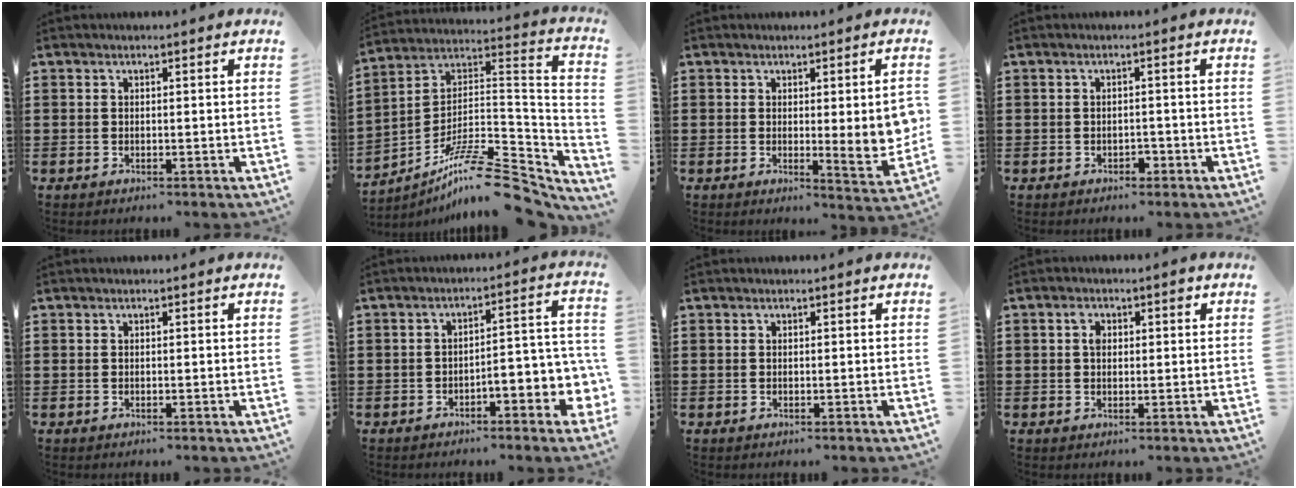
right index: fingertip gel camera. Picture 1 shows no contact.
{"total": 13.3, "force": [-10.0, 2.5, 8.4], "torque": [-0.140, 0.018, -0.183]}
{"total": 6.4, "force": [0.4, 1.3, 6.3], "torque": [-0.086, -0.016, 0.006]}
{"total": 1.2, "force": [-0.9, 0.6, 0.5], "torque": [-0.014, -0.002, -0.019]}
{"total": 0.0}
{"total": 3.9, "force": [-2.6, 1.1, 2.7], "torque": [-0.040, 0.000, -0.054]}
{"total": 0.0}
{"total": 2.6, "force": [0.7, 1.6, 1.9], "torque": [-0.033, 0.007, 0.009]}